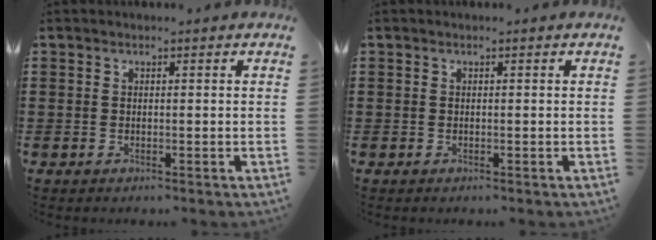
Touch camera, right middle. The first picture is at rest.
{"total": 0.0}